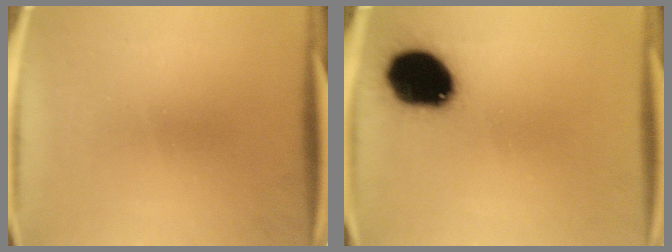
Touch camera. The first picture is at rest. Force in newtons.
{"total": 18.6}